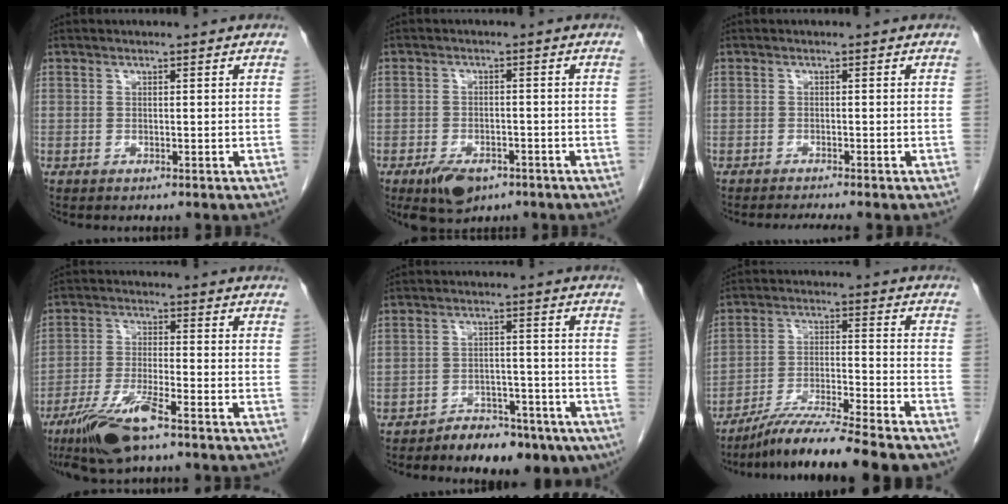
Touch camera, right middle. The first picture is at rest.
{"total": 5.6, "force": [-3.5, 2.8, 3.4], "torque": [-0.061, -0.003, -0.052]}
{"total": 2.9, "force": [-2.6, -0.7, 1.2], "torque": [-0.016, -0.007, -0.041]}
{"total": 11.3, "force": [-8.2, 1.2, 7.7], "torque": [-0.145, -0.022, -0.144]}
{"total": 9.8, "force": [-7.5, 4.6, 4.5], "torque": [-0.043, 0.019, -0.107]}
{"total": 15.0, "force": [-12.9, -0.5, 7.6], "torque": [-0.122, -0.018, -0.213]}